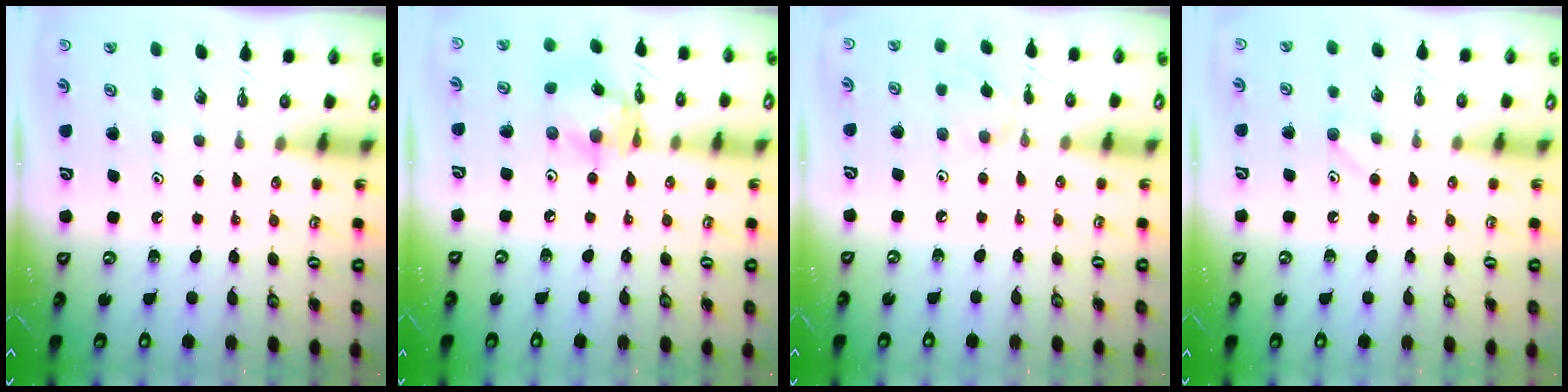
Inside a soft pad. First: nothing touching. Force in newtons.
{"total": 11.6, "press": 11.6, "slide": 1.0}
{"total": 1.7, "press": 1.7, "slide": 0.4}
{"total": 4.2, "press": 4.2, "slide": 0.6}